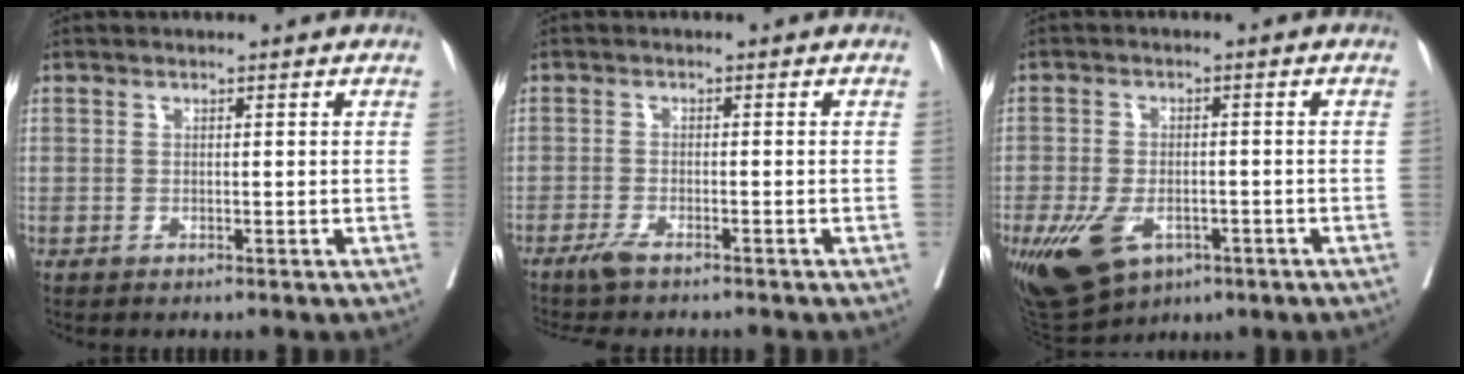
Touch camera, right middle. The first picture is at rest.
{"total": 3.8, "force": [-3.2, 0.7, 2.1], "torque": [-0.036, -0.007, -0.050]}
{"total": 12.2, "force": [-5.8, 7.2, 8.0], "torque": [-0.160, -0.009, -0.082]}